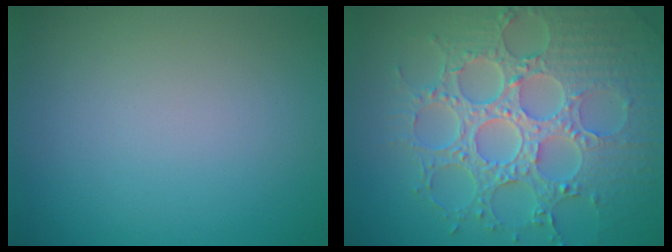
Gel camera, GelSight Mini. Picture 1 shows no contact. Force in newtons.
{"total": 8.8, "press": 6.5, "slide": 5.8}